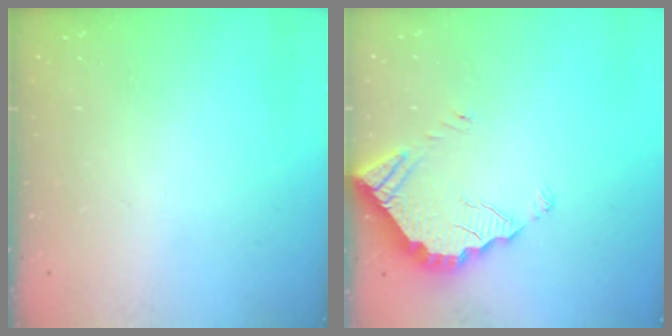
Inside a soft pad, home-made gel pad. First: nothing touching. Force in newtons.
{"total": 3.4, "press": 3.4, "slide": 0.2}